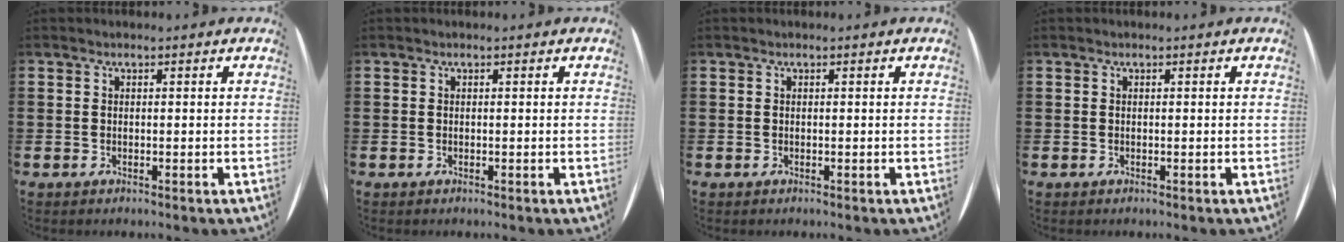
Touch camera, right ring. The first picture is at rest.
{"total": 0.0}
{"total": 0.0}
{"total": 0.0}